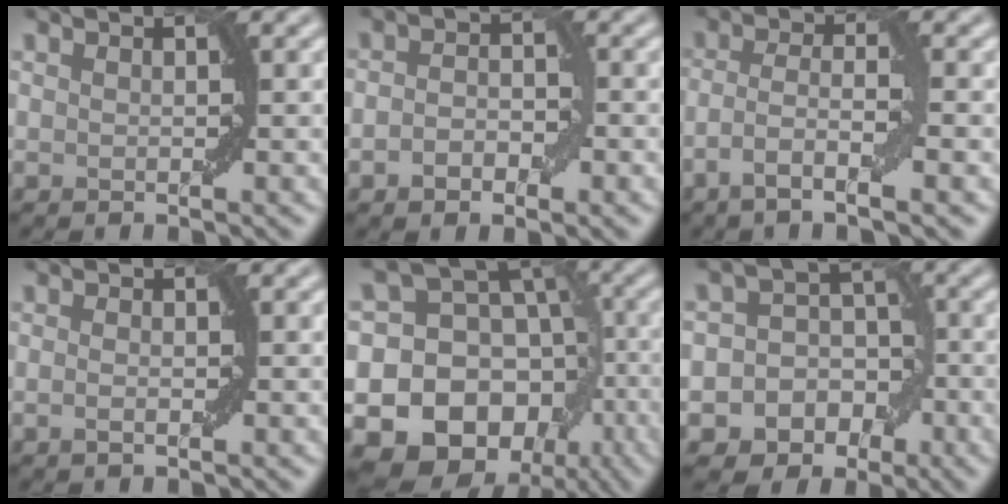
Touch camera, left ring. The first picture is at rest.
{"total": 2.6, "force": [-0.8, 1.5, 1.9], "torque": [-0.034, 0.002, -0.016]}
{"total": 3.9, "force": [-1.8, 0.5, 3.4], "torque": [-0.065, 0.006, -0.042]}
{"total": 1.0, "force": [-0.3, 0.4, 0.9], "torque": [-0.019, -0.001, -0.006]}
{"total": 19.5, "force": [-6.5, 16.5, 8.0], "torque": [-0.133, -0.016, -0.107]}
{"total": 8.7, "force": [-4.0, 7.5, 2.1], "torque": [-0.016, -0.007, -0.077]}